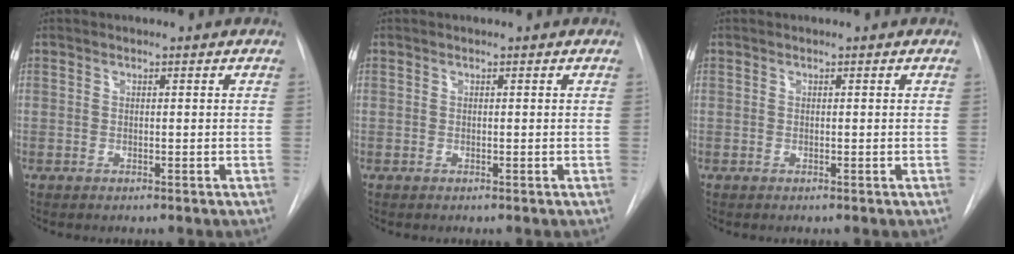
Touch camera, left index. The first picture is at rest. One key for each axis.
{"total": 0.0}
{"total": 0.0}